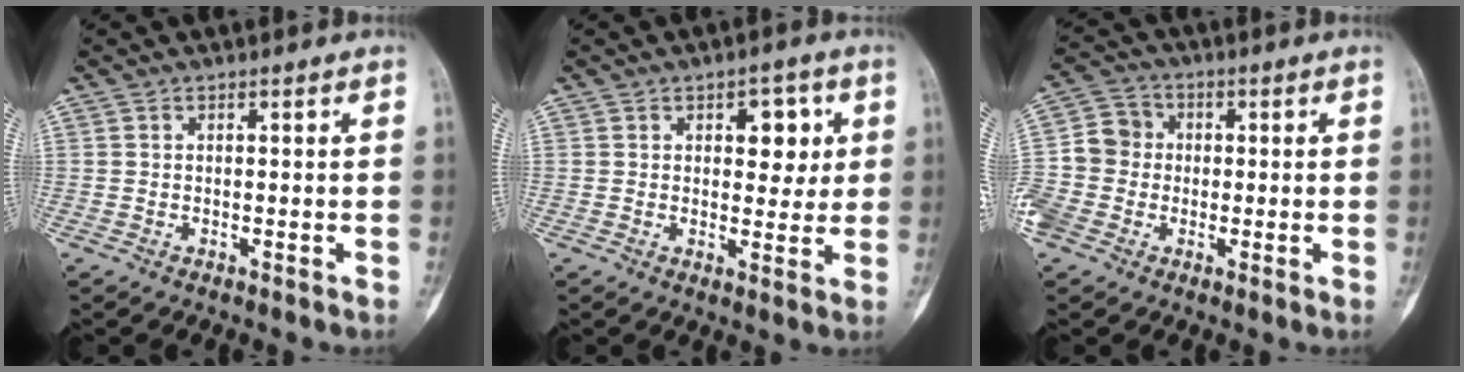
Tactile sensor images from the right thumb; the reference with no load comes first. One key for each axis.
{"total": 6.7, "fx": 2.1, "fy": 4.1, "fz": 4.9, "tx": -0.023, "ty": -0.004, "tz": 0.025}
{"total": 10.3, "fx": -2.1, "fy": 9.2, "fz": 4.0, "tx": -0.076, "ty": 0.025, "tz": -0.043}